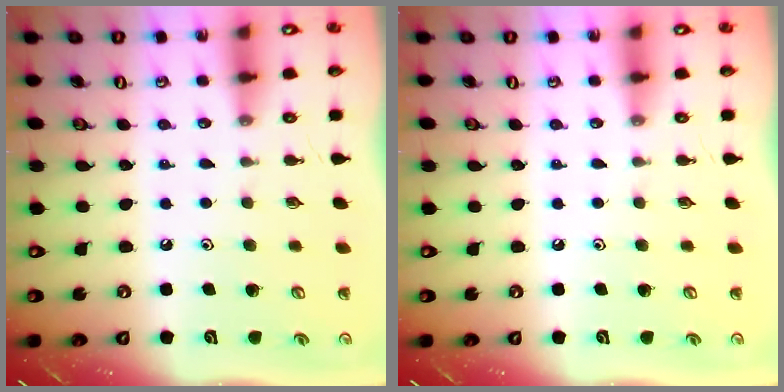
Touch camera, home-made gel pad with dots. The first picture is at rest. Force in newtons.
{"total": 0.0}